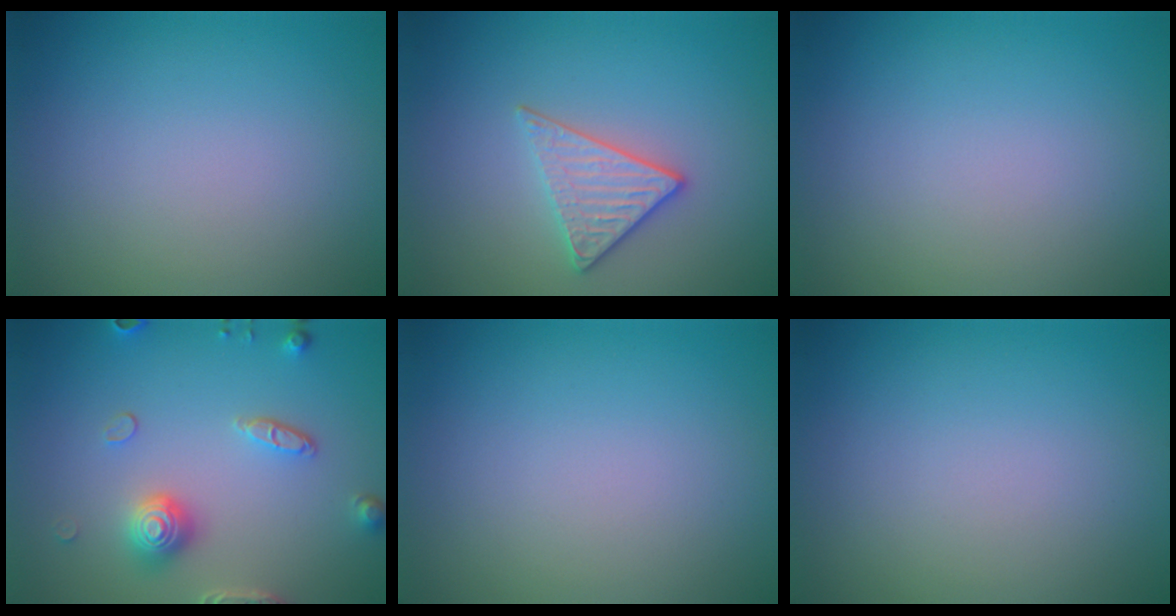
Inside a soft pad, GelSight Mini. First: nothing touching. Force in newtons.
{"total": 2.7, "press": 2.6, "slide": 1.0}
{"total": 0.0}
{"total": 3.9, "press": 3.4, "slide": 1.9}
{"total": 0.0}
{"total": 0.0}